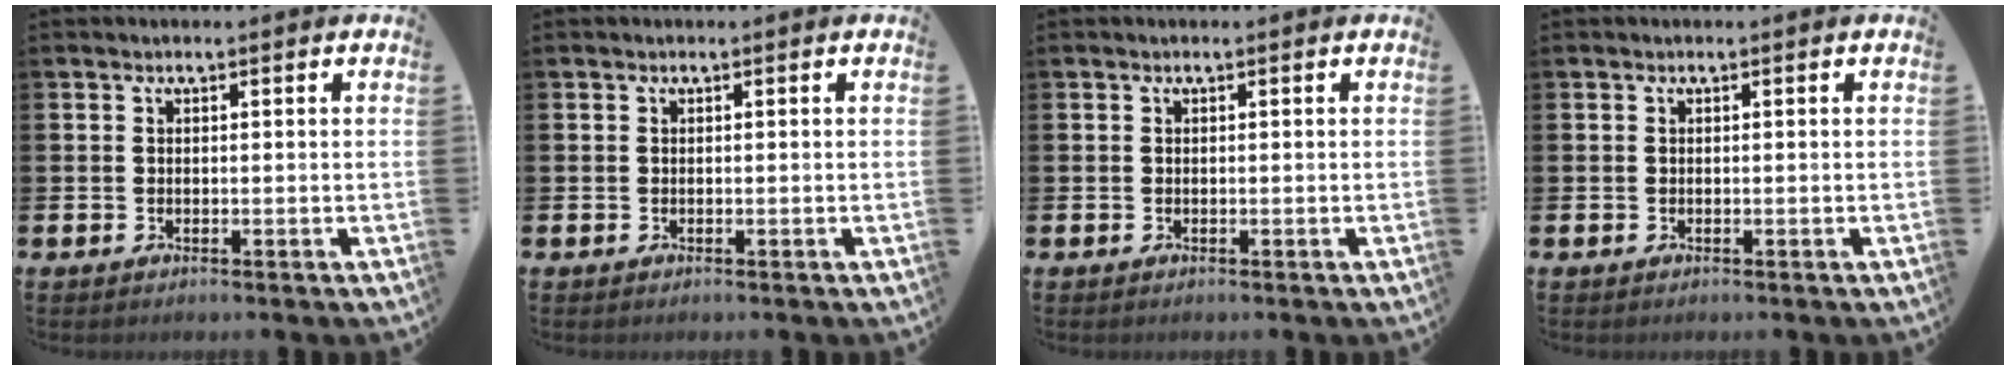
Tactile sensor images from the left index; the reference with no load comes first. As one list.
[{"total": 0.0}, {"total": 0.0}, {"total": 0.0}]